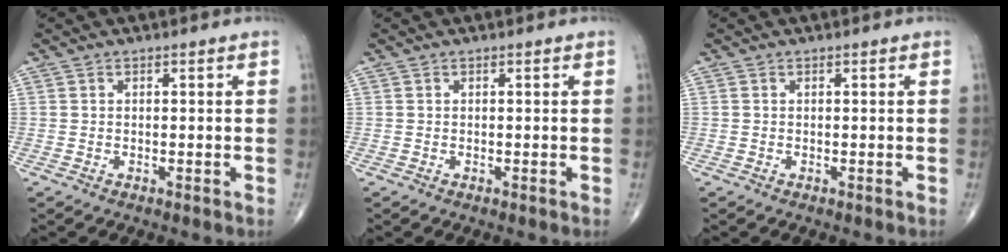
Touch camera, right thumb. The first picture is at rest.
{"total": 0.0}
{"total": 0.0}